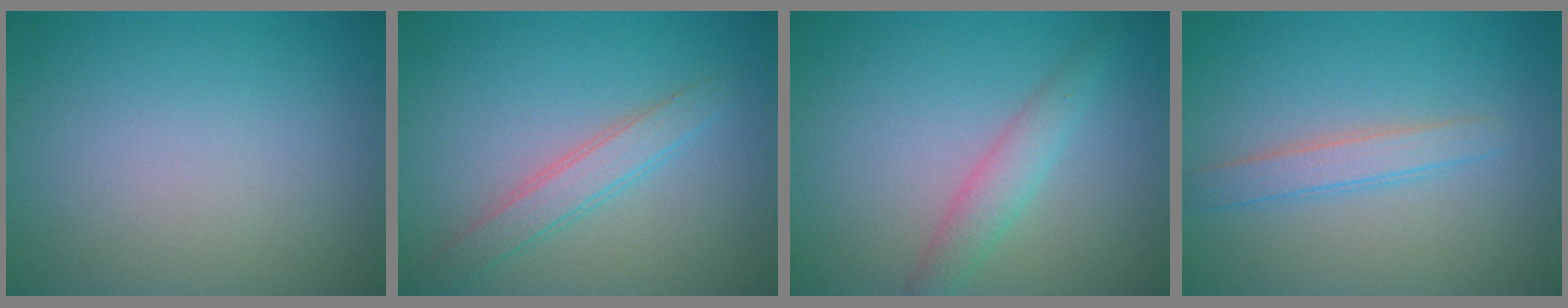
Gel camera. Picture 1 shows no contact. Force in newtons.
{"total": 2.6, "press": 2.6, "slide": 0.1}
{"total": 2.5, "press": 2.5, "slide": 0.1}
{"total": 2.1, "press": 2.1, "slide": 0.0}